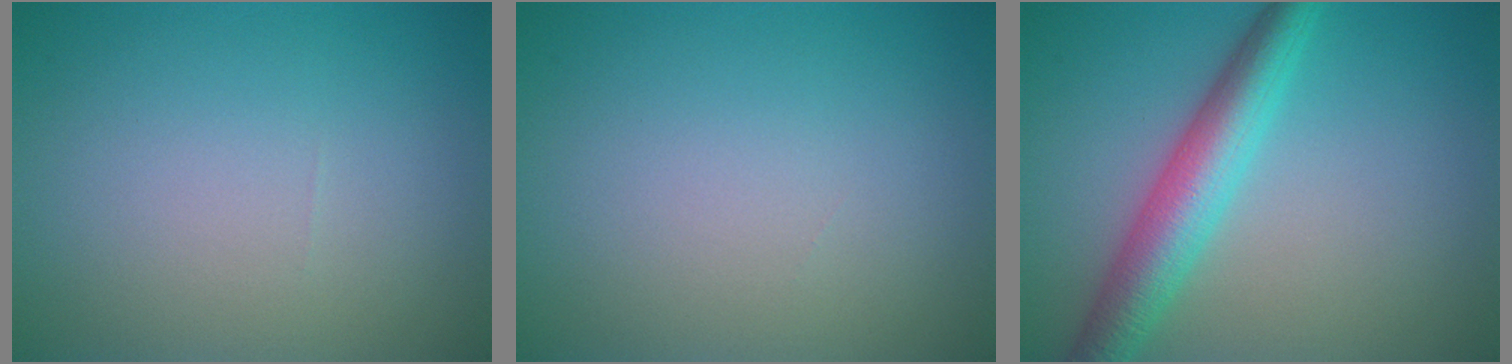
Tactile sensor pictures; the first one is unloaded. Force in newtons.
{"total": 0.0}
{"total": 5.4, "press": 5.4, "slide": 0.1}